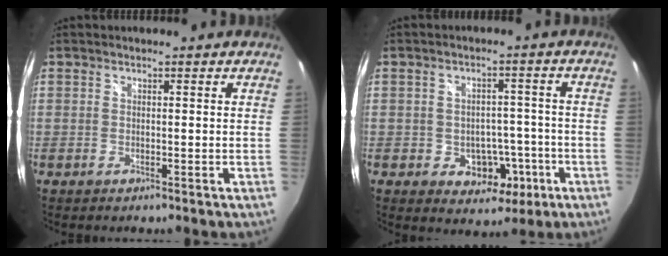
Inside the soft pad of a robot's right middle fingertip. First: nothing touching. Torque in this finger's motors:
{"motor_torque": [0.15, 0.11, 0.08, 0.03]}